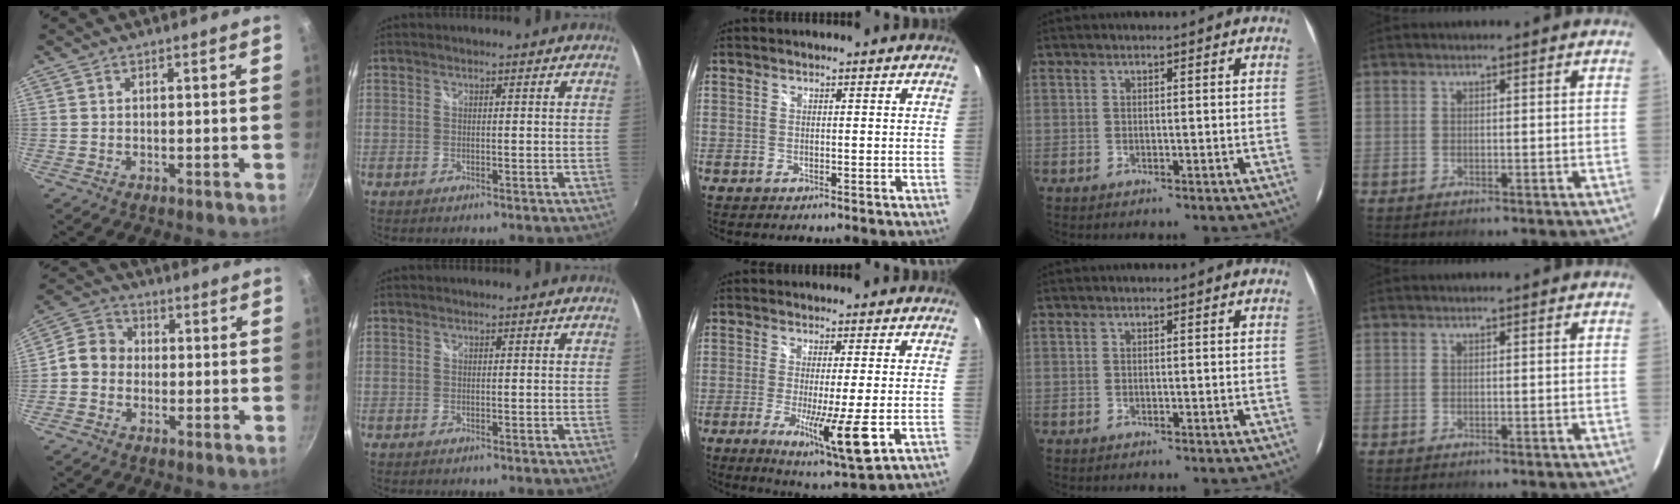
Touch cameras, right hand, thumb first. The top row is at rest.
{"thumb": {"total": 6.4, "force": [-0.9, 5.6, 3.0], "torque": [-0.028, 0.017, -0.040]}, "middle": {"total": 10.7, "force": [-2.8, 0.2, 10.3], "torque": [-0.189, -0.032, -0.049]}}